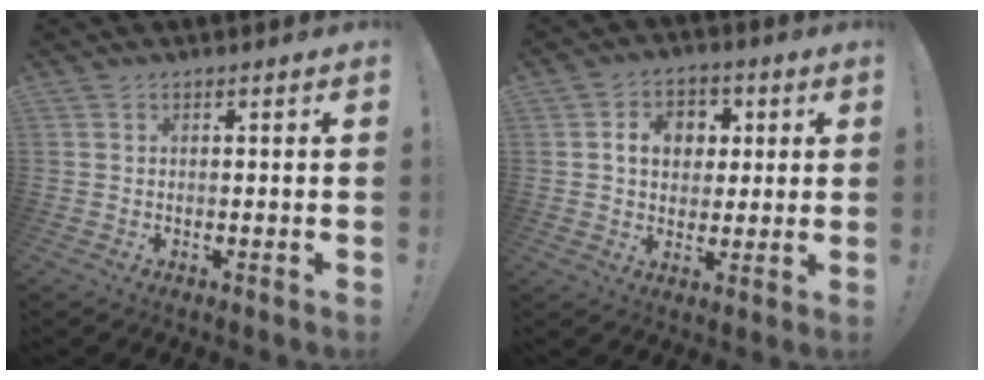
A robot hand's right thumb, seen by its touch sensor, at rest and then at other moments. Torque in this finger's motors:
{"motor_torque": [1.21, 1.40, 0.29, -0.23, 0.01]}